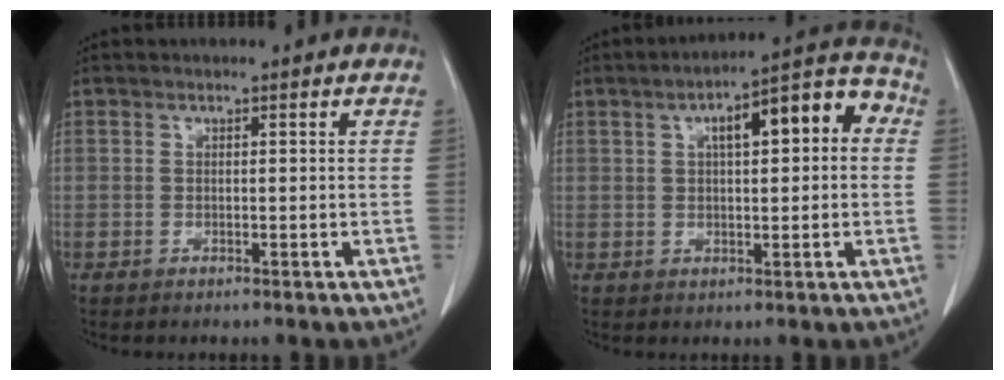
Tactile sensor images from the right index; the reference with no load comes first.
{"total": 10.8, "force": [2.5, 3.1, 10.0], "torque": [-0.137, 0.048, 0.033]}